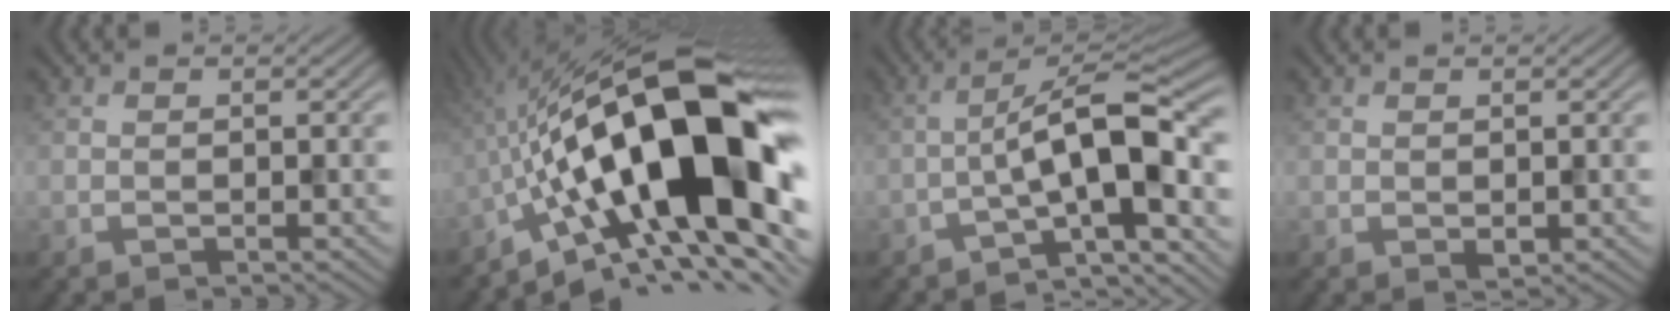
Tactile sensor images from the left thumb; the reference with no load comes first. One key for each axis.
{"total": 20.6, "fx": -2.7, "fy": 7.9, "fz": 18.8, "tx": -0.320, "ty": 0.026, "tz": -0.059}
{"total": 11.1, "fx": -3.9, "fy": 2.9, "fz": 10.0, "tx": -0.145, "ty": 0.019, "tz": -0.070}
{"total": 0.8, "fx": 0.1, "fy": 0.5, "fz": 0.6, "tx": -0.011, "ty": -0.003, "tz": 0.005}